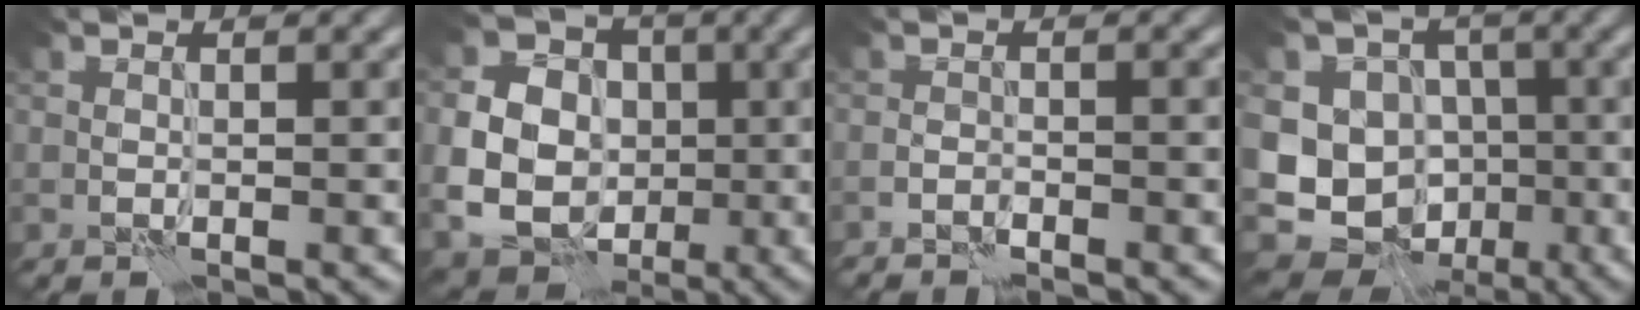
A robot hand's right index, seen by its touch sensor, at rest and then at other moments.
{"total": 7.4, "force": [-0.9, 6.5, 3.4], "torque": [-0.073, 0.003, -0.018]}
{"total": 1.4, "force": [-1.3, 0.0, 0.3], "torque": [-0.003, 0.006, -0.027]}
{"total": 12.5, "force": [-3.4, 11.3, 4.1], "torque": [-0.072, -0.016, -0.070]}